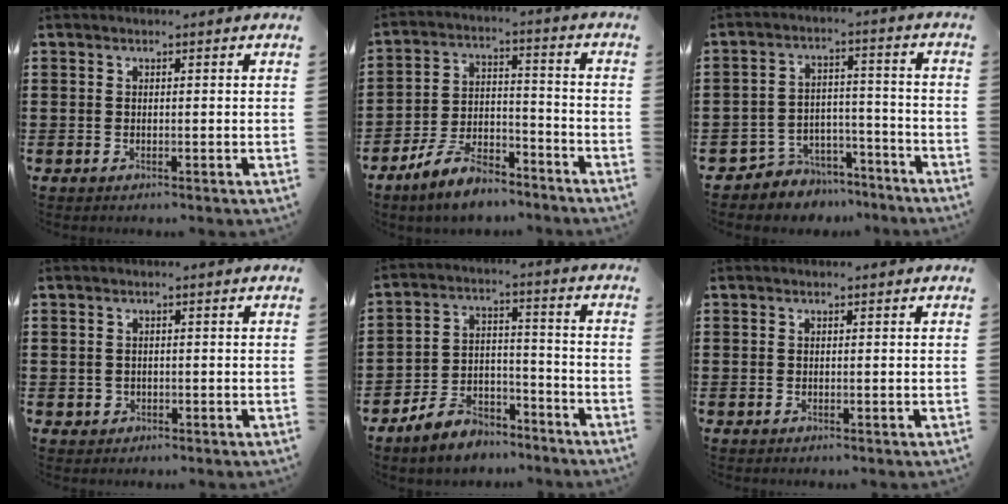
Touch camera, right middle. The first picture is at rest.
{"total": 8.7, "force": [-7.4, 2.6, 3.9], "torque": [-0.081, 0.022, -0.142]}
{"total": 5.2, "force": [-4.9, 1.9, -0.2], "torque": [-0.002, 0.018, -0.099]}
{"total": 0.8, "force": [-0.1, 0.8, 0.1], "torque": [-0.006, 0.007, -0.004]}
{"total": 6.4, "force": [-5.8, 2.2, 1.3], "torque": [-0.031, 0.016, -0.116]}
{"total": 0.0}